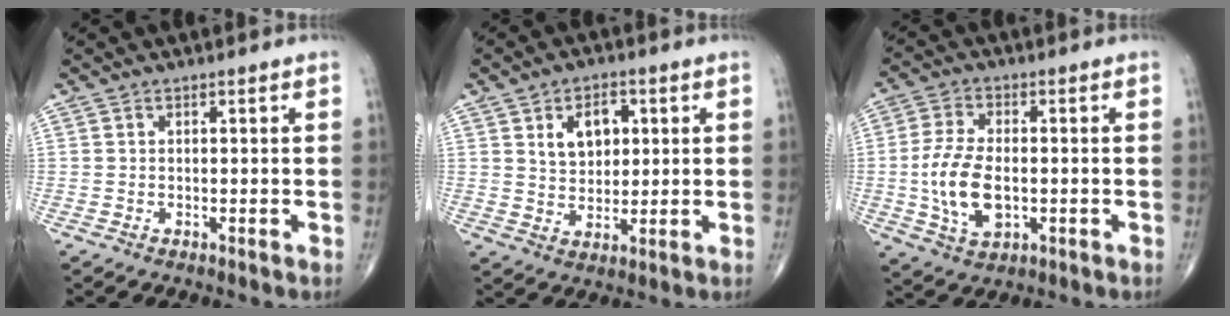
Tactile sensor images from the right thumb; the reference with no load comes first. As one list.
[{"total": 7.6, "force": [2.4, 5.1, 5.0], "torque": [-0.049, -0.010, 0.041]}, {"total": 10.9, "force": [-1.3, 6.1, 8.9], "torque": [-0.174, 0.000, -0.022]}]